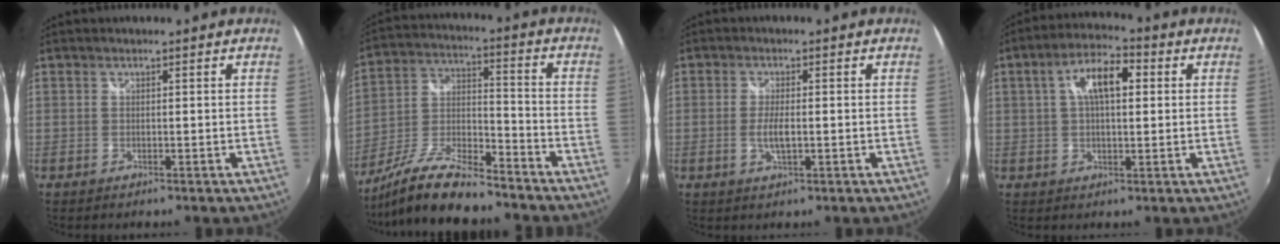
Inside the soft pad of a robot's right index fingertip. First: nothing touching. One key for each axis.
{"total": 15.3, "fx": -12.4, "fy": 3.8, "fz": 8.1, "tx": -0.179, "ty": -0.008, "tz": -0.229}
{"total": 3.3, "fx": -0.6, "fy": 0.8, "fz": 3.1, "tx": -0.062, "ty": -0.005, "tz": -0.011}
{"total": 8.9, "fx": 2.1, "fy": 3.9, "fz": 7.7, "tx": -0.138, "ty": 0.023, "tz": 0.033}